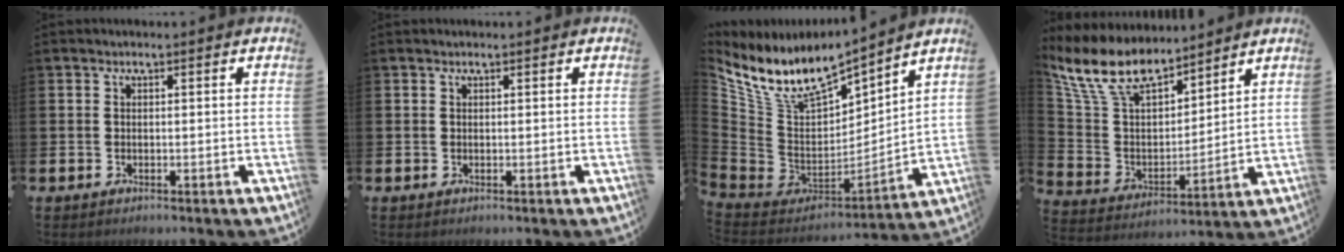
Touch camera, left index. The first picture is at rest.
{"total": 0.0}
{"total": 10.4, "force": [9.3, 2.9, 3.6], "torque": [-0.124, -0.064, 0.168]}
{"total": 11.3, "force": [9.5, 4.4, 4.2], "torque": [-0.135, -0.047, 0.175]}